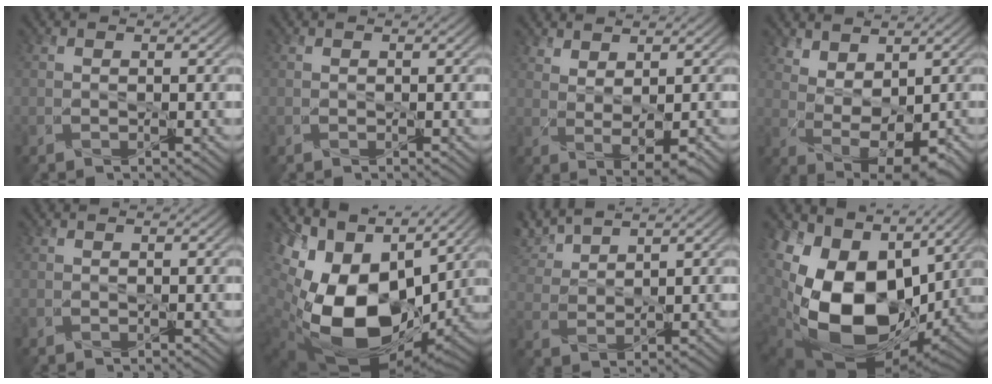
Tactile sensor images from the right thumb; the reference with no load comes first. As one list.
[{"total": 0.0}, {"total": 3.6, "force": [1.8, 1.3, 2.9], "torque": [-0.061, -0.004, 0.040]}, {"total": 6.4, "force": [2.7, 3.4, 4.7], "torque": [-0.091, -0.004, 0.058]}, {"total": 0.0}, {"total": 18.5, "force": [0.1, 12.1, 14.0], "torque": [-0.303, -0.034, 0.013]}, {"total": 5.5, "force": [4.4, 1.5, 3.0], "torque": [-0.078, 0.014, 0.095]}, {"total": 19.0, "force": [1.3, 13.5, 13.4], "torque": [-0.302, -0.032, 0.044]}]